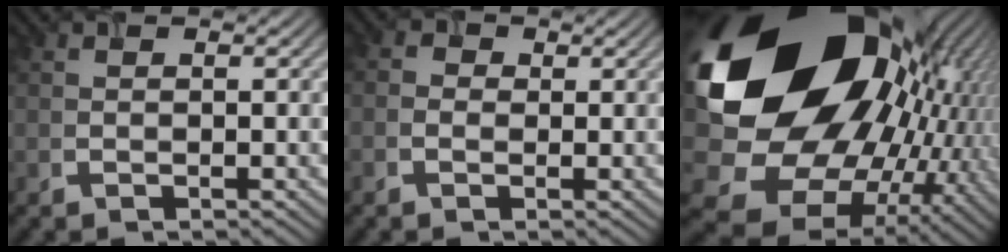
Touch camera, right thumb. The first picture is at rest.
{"total": 1.2, "force": [-0.2, 1.1, 0.3], "torque": [-0.004, -0.005, -0.011]}
{"total": 22.9, "force": [2.0, 17.3, 14.9], "torque": [-0.301, -0.070, 0.046]}